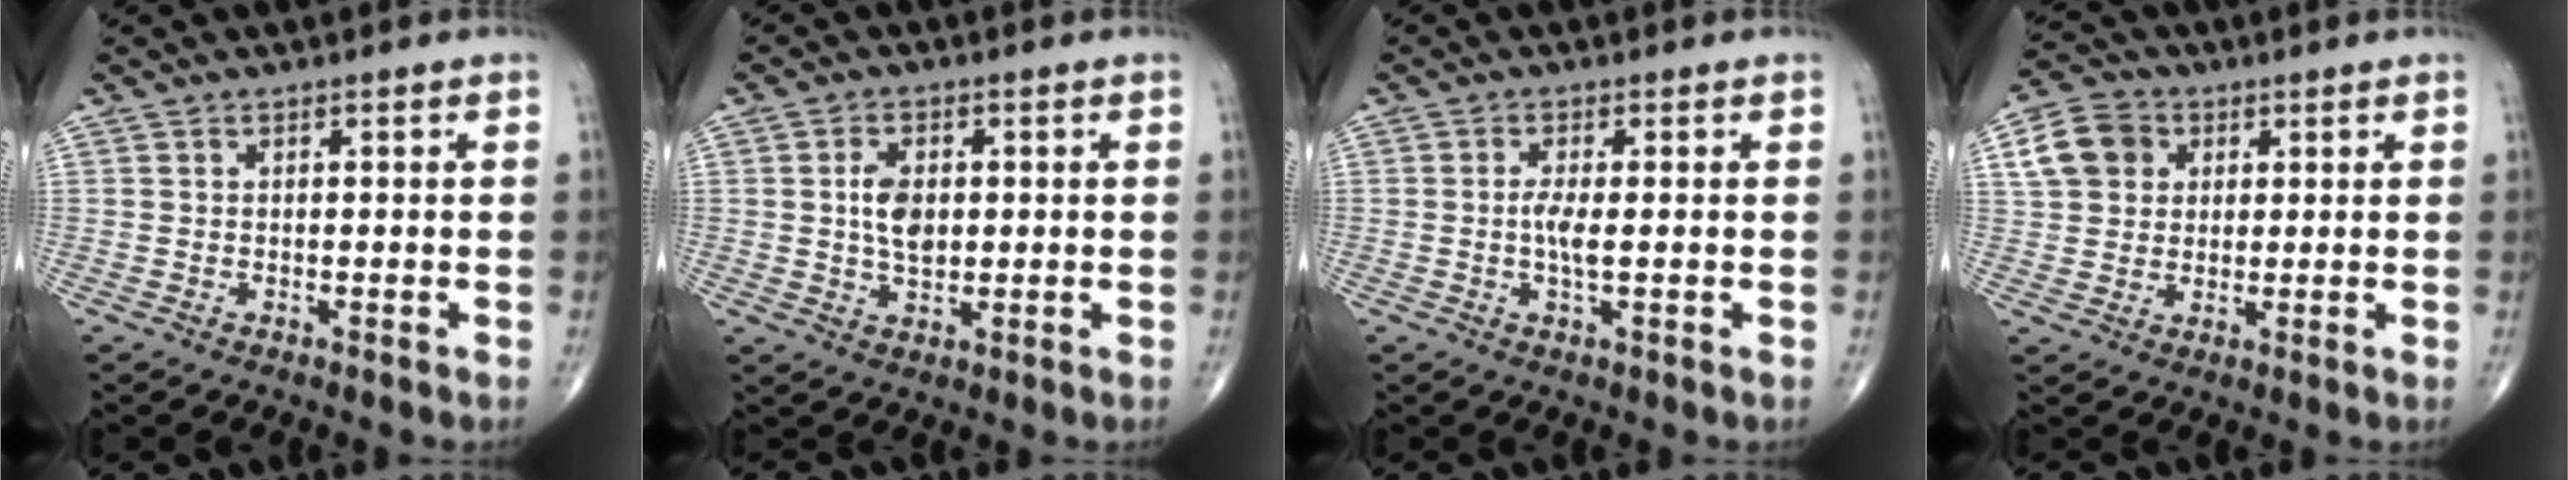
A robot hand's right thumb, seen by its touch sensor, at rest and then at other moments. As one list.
[{"total": 5.8, "force": [0.7, 3.5, 4.6], "torque": [-0.077, -0.003, 0.012]}, {"total": 3.1, "force": [-0.1, 0.6, 3.0], "torque": [-0.070, -0.006, -0.006]}, {"total": 8.2, "force": [2.5, 6.8, 3.9], "torque": [-0.054, 0.003, 0.041]}]